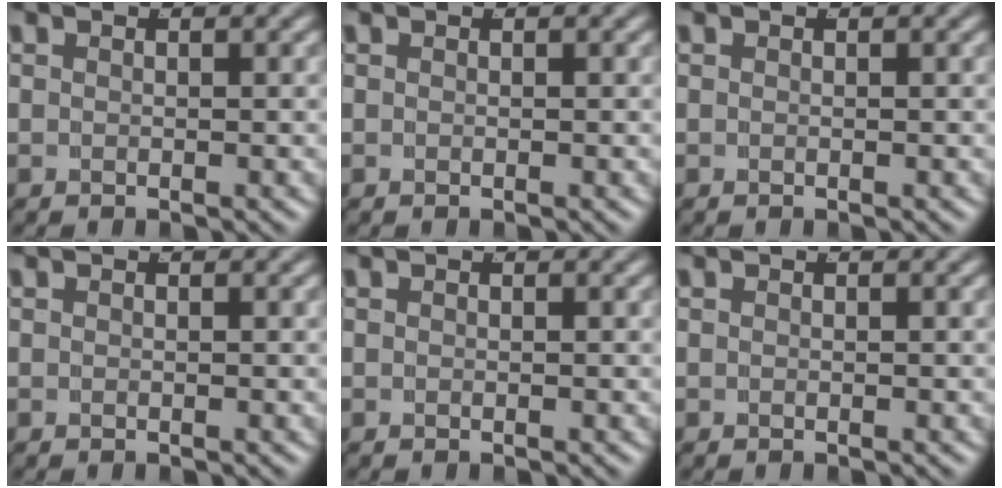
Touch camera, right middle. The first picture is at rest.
{"total": 0.0}
{"total": 0.0}
{"total": 0.0}
{"total": 0.0}
{"total": 0.0}